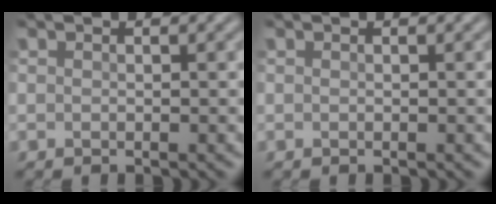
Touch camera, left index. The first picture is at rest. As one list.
[{"total": 0.0}]